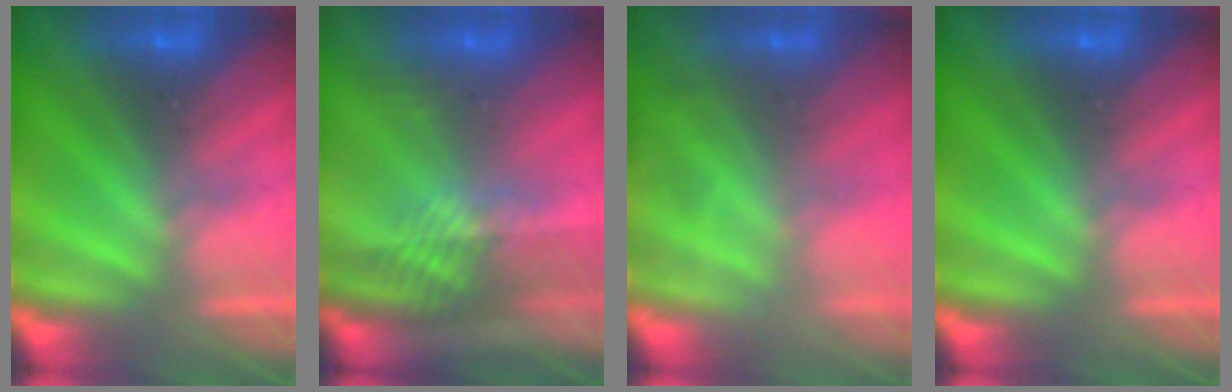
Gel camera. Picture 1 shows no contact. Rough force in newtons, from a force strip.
{"total": 2.4}
{"total": 2.4}
{"total": 0.0}